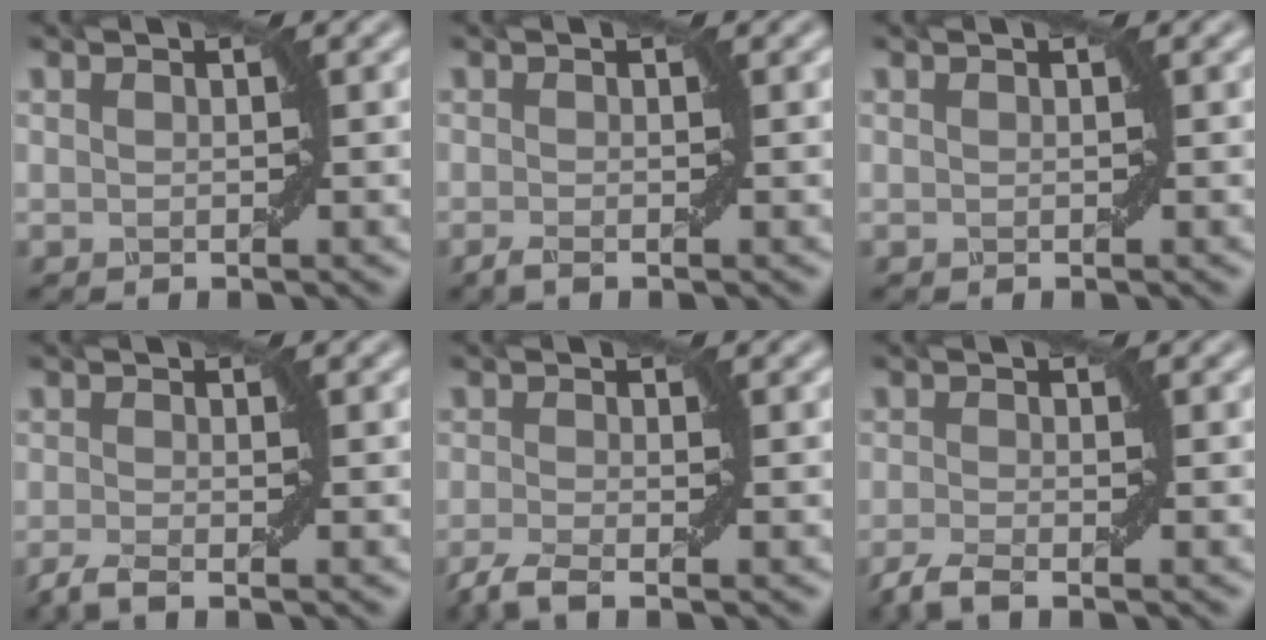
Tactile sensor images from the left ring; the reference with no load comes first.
{"total": 1.2, "force": [-0.6, 0.2, 1.0], "torque": [-0.019, 0.001, -0.013]}
{"total": 0.0}
{"total": 2.0, "force": [-1.2, 0.4, 1.6], "torque": [-0.035, -0.003, -0.030]}
{"total": 2.6, "force": [-1.6, 0.5, 2.0], "torque": [-0.044, -0.003, -0.041]}
{"total": 2.4, "force": [-1.5, 0.5, 1.8], "torque": [-0.040, -0.002, -0.039]}